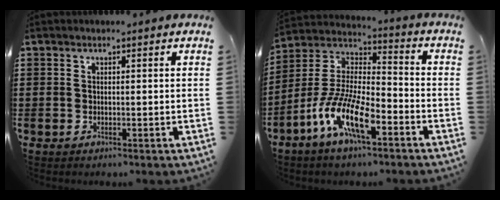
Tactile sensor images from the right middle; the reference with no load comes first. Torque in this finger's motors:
{"motor_torque": [2.14, 0.00, 1.05, 0.21]}